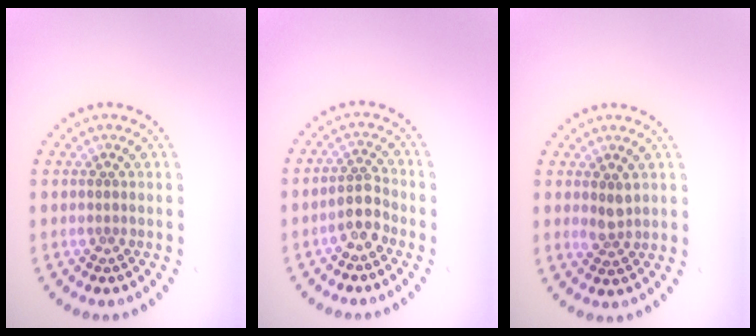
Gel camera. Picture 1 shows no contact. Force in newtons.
{"total": 2.5, "press": 2.2, "slide": 1.1}
{"total": 1.5, "press": 1.4, "slide": 0.6}